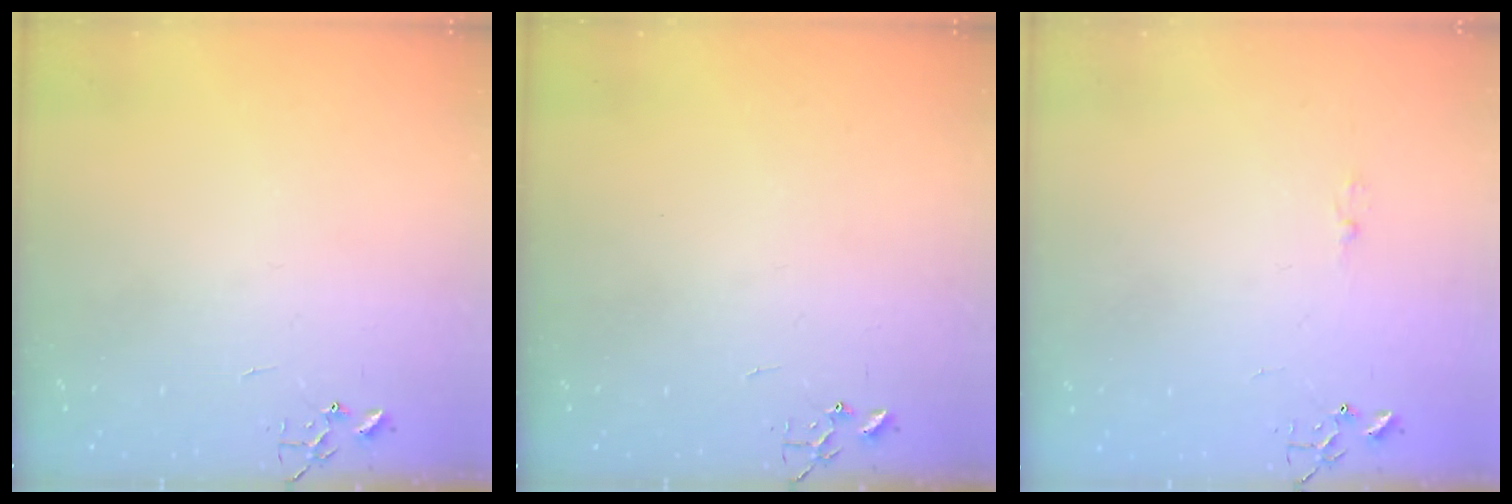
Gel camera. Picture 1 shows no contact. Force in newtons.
{"total": 0.0}
{"total": 3.4, "press": 3.4, "slide": 0.5}